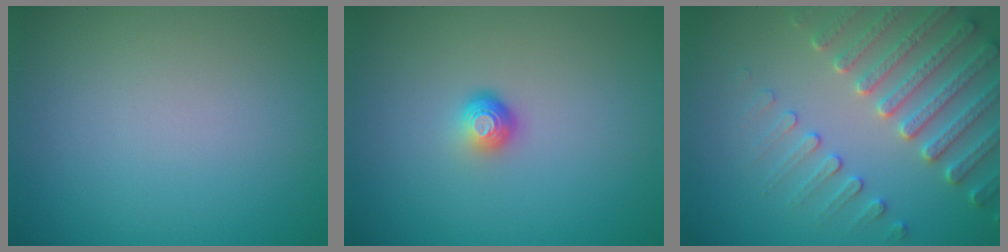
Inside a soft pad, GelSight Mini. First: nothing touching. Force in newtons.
{"total": 1.8, "press": 1.2, "slide": 1.4}
{"total": 4.8, "press": 4.5, "slide": 1.7}